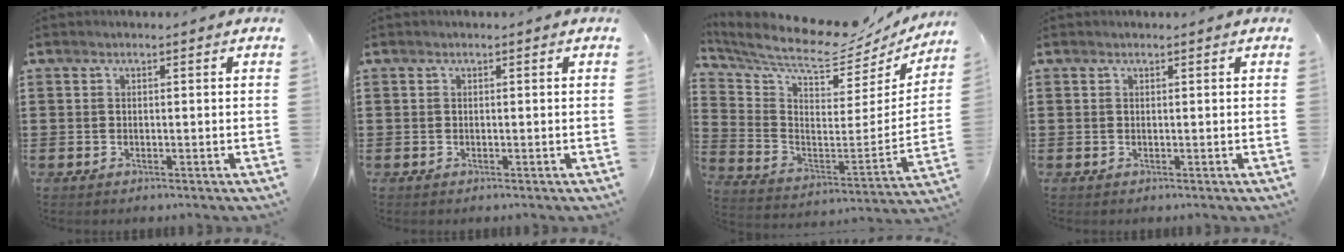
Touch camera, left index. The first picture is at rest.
{"total": 0.0}
{"total": 8.3, "force": [7.4, 1.5, 3.3], "torque": [-0.096, -0.070, 0.120]}
{"total": 0.0}